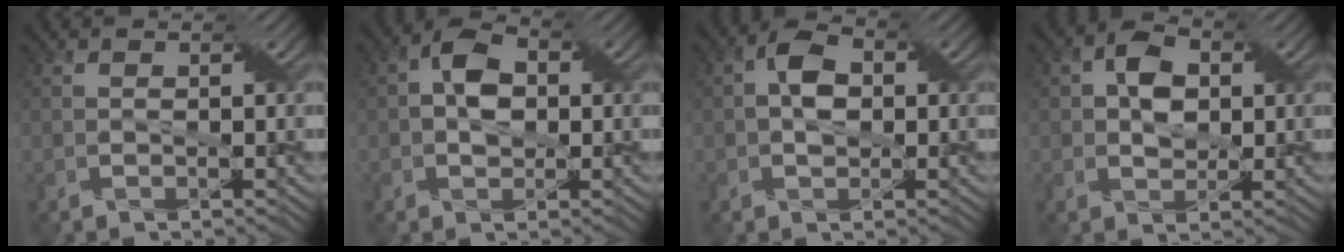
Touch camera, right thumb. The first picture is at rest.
{"total": 4.6, "force": [0.1, 3.2, 3.2], "torque": [-0.060, 0.006, -0.005]}
{"total": 4.0, "force": [0.1, 2.7, 3.0], "torque": [-0.055, 0.006, -0.006]}
{"total": 4.7, "force": [0.8, 3.4, 3.1], "torque": [-0.058, 0.006, 0.007]}